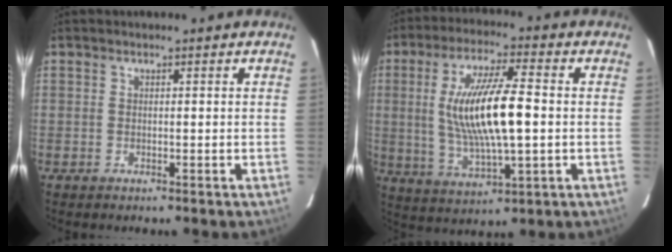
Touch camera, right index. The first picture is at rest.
{"total": 15.4, "force": [0.4, 3.7, 14.9], "torque": [-0.284, -0.002, 0.017]}